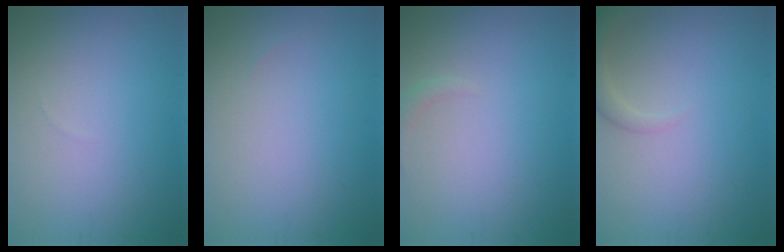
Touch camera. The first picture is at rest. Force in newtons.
{"total": 0.0}
{"total": 0.8, "press": 0.7, "slide": 0.1}
{"total": 2.3, "press": 2.3, "slide": 0.3}